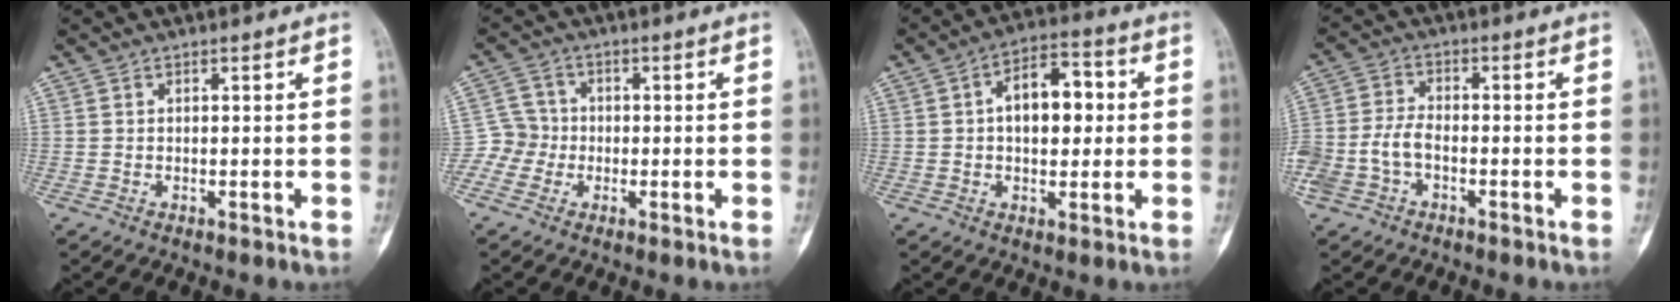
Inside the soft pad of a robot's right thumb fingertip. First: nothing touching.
{"total": 4.8, "force": [-1.4, 4.6, 0.5], "torque": [0.018, 0.013, -0.038]}
{"total": 10.7, "force": [1.2, 6.1, 8.7], "torque": [-0.106, 0.021, 0.014]}
{"total": 7.8, "force": [-2.5, 5.0, 5.5], "torque": [-0.127, 0.025, -0.051]}